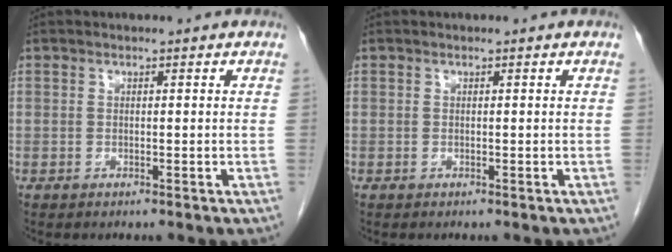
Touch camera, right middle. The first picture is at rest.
{"total": 0.0}